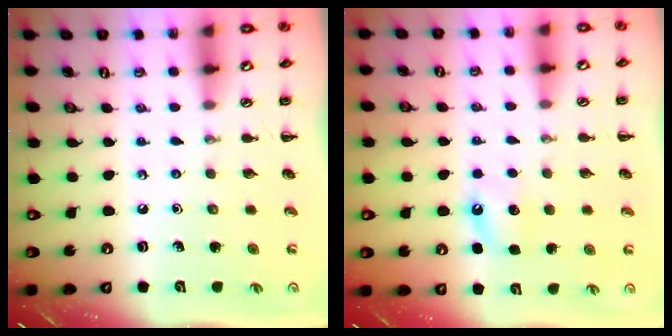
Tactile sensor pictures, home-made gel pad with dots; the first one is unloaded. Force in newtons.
{"total": 5.2, "press": 4.9, "slide": 1.4}